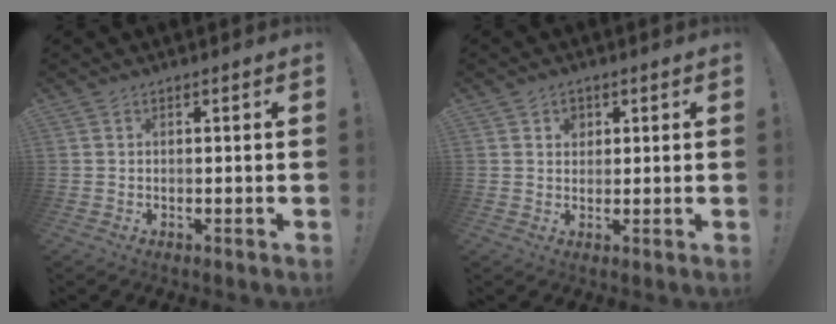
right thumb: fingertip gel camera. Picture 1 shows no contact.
{"total": 2.7, "force": [1.2, 2.3, 1.0], "torque": [-0.003, -0.007, 0.018]}